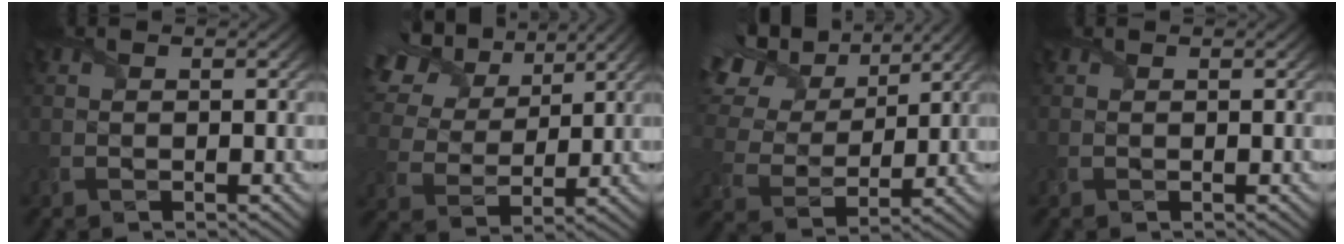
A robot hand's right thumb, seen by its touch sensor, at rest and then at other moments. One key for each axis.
{"total": 13.2, "fx": 7.5, "fy": 7.6, "fz": 7.7, "tx": -0.228, "ty": 0.034, "tz": 0.126}
{"total": 16.0, "fx": 9.2, "fy": 9.0, "fz": 9.6, "tx": -0.265, "ty": 0.038, "tz": 0.156}
{"total": 0.0}